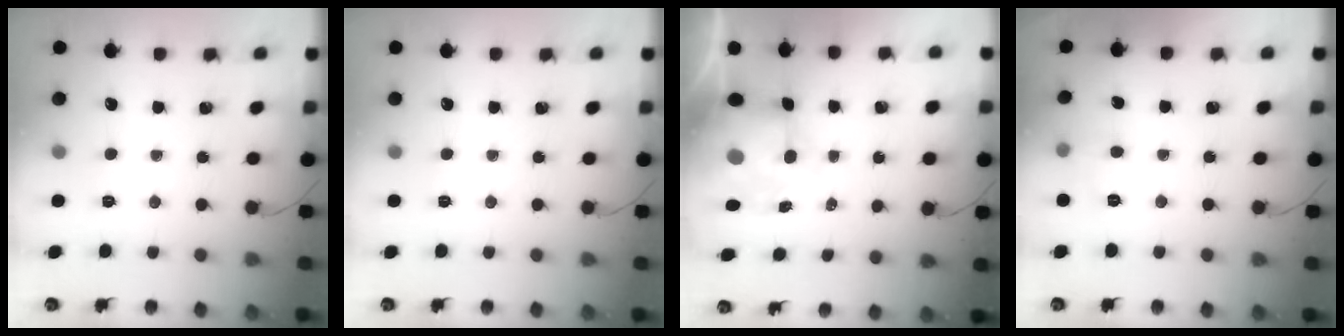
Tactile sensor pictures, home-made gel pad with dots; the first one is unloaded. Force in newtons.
{"total": 0.0}
{"total": 7.8, "press": 7.4, "slide": 2.2}
{"total": 6.8, "press": 6.7, "slide": 1.4}